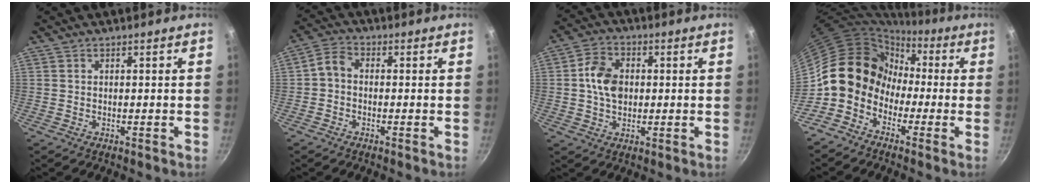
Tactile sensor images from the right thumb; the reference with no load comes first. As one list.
[{"total": 3.7, "force": [-0.8, 2.8, 2.3], "torque": [-0.049, 0.021, -0.029]}, {"total": 8.2, "force": [0.6, 5.9, 5.6], "torque": [-0.086, 0.012, 0.003]}, {"total": 10.9, "force": [-2.1, 9.5, 4.8], "torque": [-0.034, 0.040, -0.057]}]